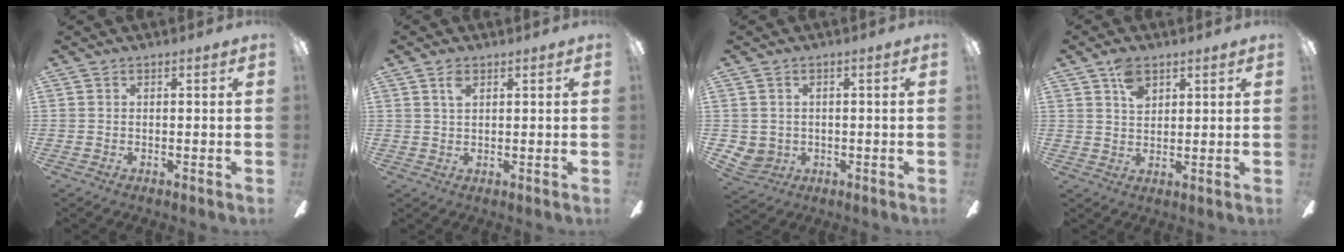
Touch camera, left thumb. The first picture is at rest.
{"total": 2.8, "force": [1.6, 1.4, 1.8], "torque": [-0.034, 0.000, 0.026]}
{"total": 3.3, "force": [0.3, 3.2, 0.5], "torque": [-0.024, 0.003, 0.006]}
{"total": 5.4, "force": [3.1, 3.3, 2.9], "torque": [-0.050, -0.002, 0.055]}